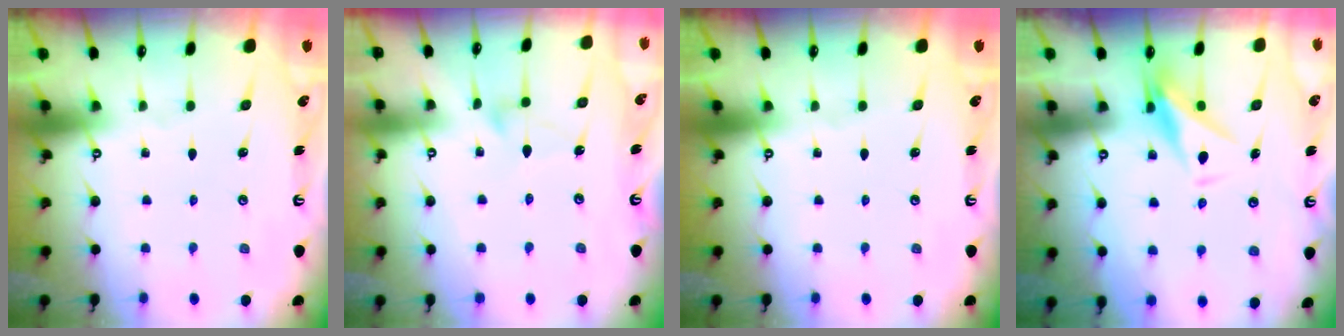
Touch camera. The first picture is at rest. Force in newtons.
{"total": 6.1, "press": 6.1, "slide": 0.4}
{"total": 0.0}
{"total": 8.1, "press": 8.0, "slide": 1.2}